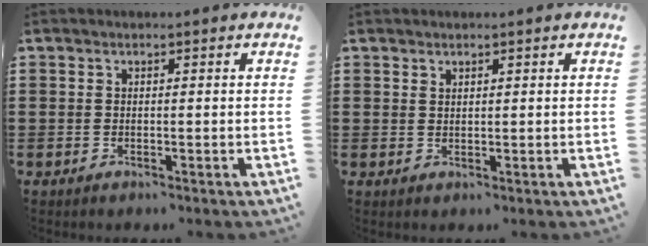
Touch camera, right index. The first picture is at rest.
{"total": 1.0, "force": [0.9, 0.4, 0.1], "torque": [-0.003, 0.003, 0.018]}